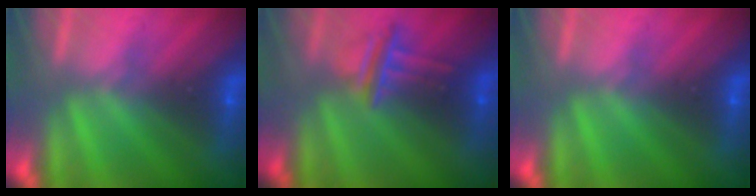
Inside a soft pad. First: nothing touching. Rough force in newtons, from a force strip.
{"total": 2.8}
{"total": 0.0}